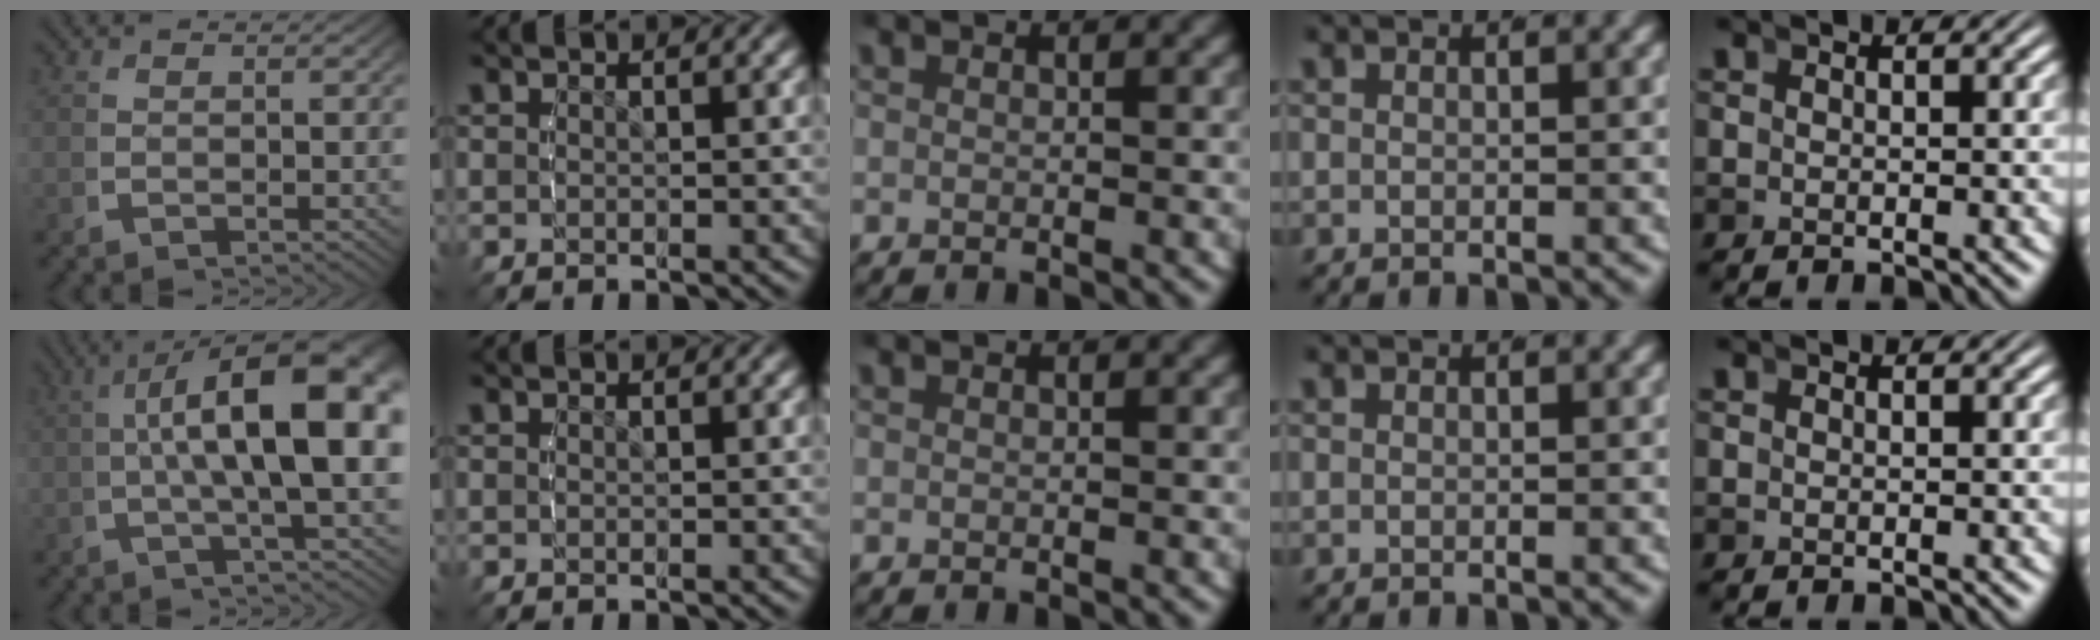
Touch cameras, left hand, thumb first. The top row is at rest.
{"thumb": {"total": 14.9, "force": [1.8, 6.2, 13.4], "torque": [-0.189, 0.002, 0.017]}}